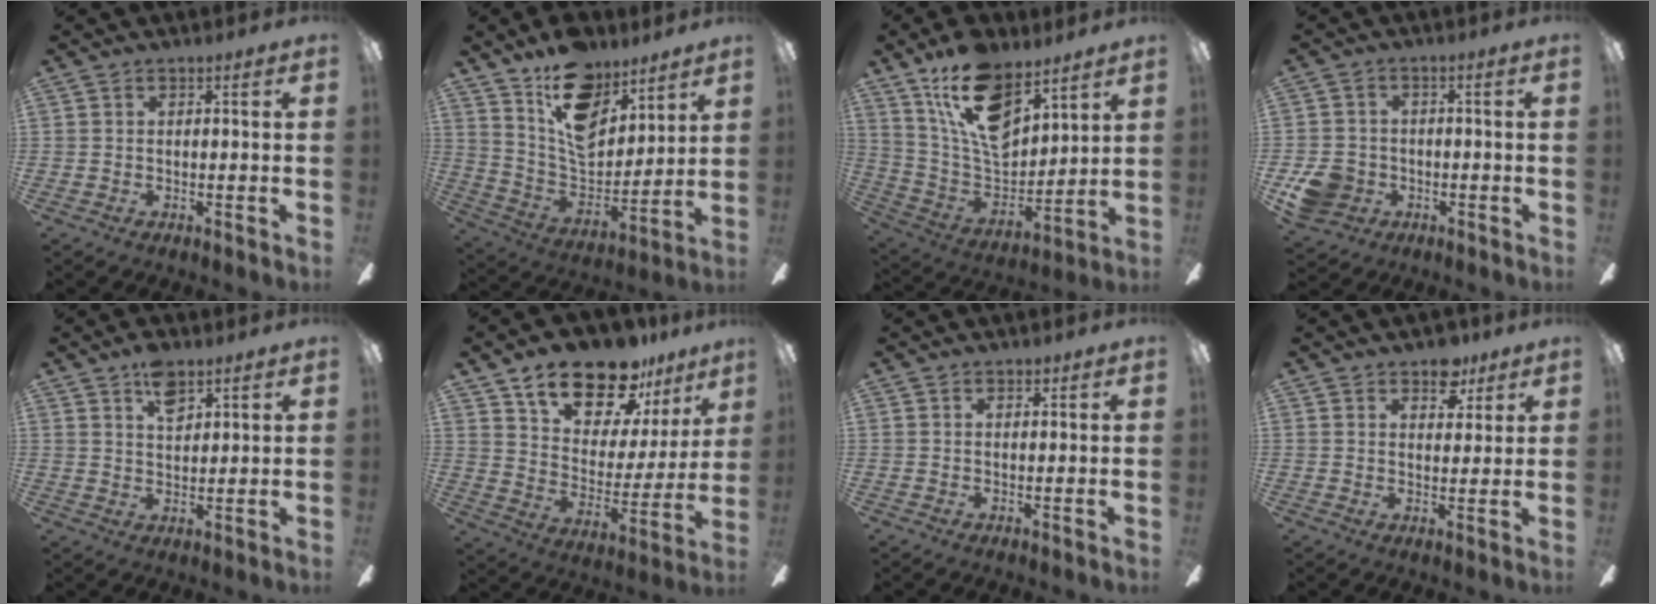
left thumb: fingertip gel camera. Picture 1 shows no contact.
{"total": 17.1, "force": [11.6, 9.1, 8.6], "torque": [-0.148, -0.072, 0.214]}
{"total": 18.8, "force": [11.9, 9.7, 10.8], "torque": [-0.207, -0.061, 0.216]}
{"total": 7.5, "force": [-3.0, 6.3, 2.8], "torque": [-0.061, 0.025, -0.055]}
{"total": 6.9, "force": [4.2, 3.5, 4.0], "torque": [-0.058, -0.012, 0.072]}
{"total": 19.1, "force": [14.5, 8.5, 9.1], "torque": [-0.149, -0.095, 0.254]}
{"total": 1.3, "force": [1.0, 0.7, 0.5], "torque": [-0.003, -0.003, 0.018]}
{"total": 7.0, "force": [5.0, 4.0, 3.0], "torque": [-0.023, -0.020, 0.085]}